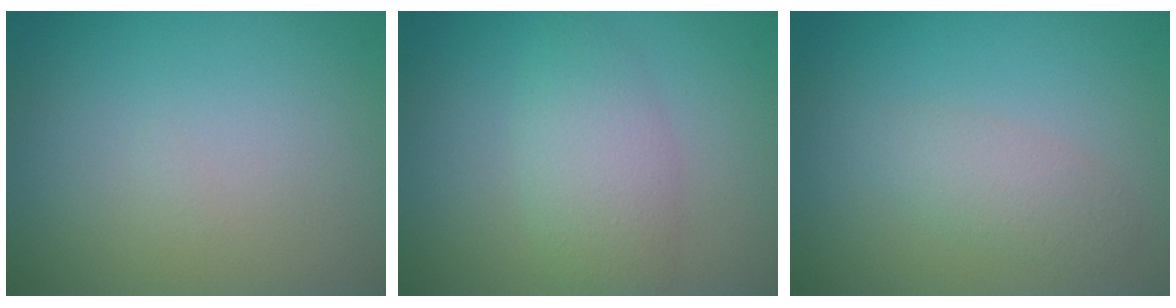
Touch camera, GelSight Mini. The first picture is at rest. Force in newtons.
{"total": 3.5, "press": 3.5, "slide": 0.1}
{"total": 1.9, "press": 1.9, "slide": 0.1}